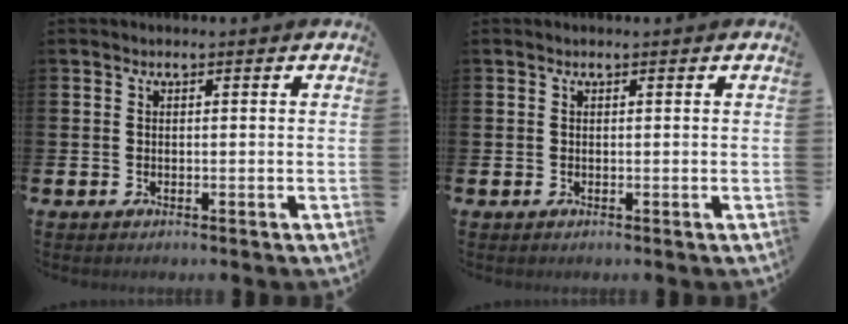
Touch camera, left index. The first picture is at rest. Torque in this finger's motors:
{"motor_torque": [0.10, -0.11, -0.02, 0.00]}